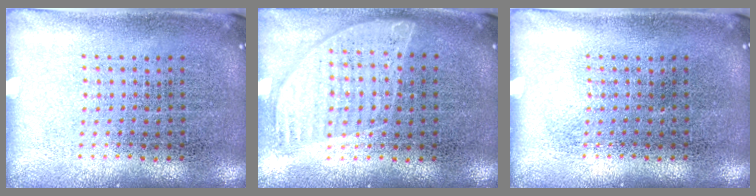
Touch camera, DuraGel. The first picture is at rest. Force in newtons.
{"total": 0.8, "press": 0.8, "slide": 0.3}
{"total": 0.0}